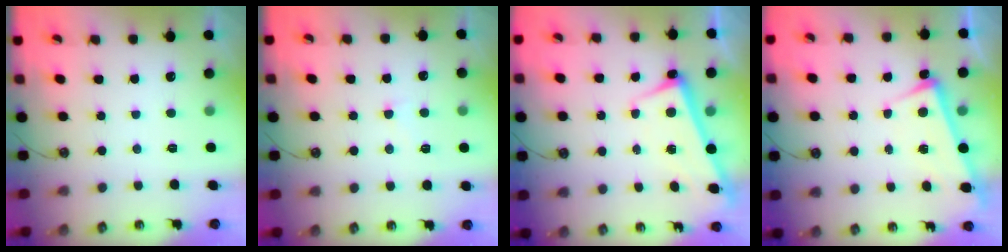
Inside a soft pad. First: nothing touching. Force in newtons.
{"total": 1.5, "press": 1.4, "slide": 0.6}
{"total": 2.5, "press": 2.4, "slide": 0.5}
{"total": 3.8, "press": 3.8, "slide": 0.6}